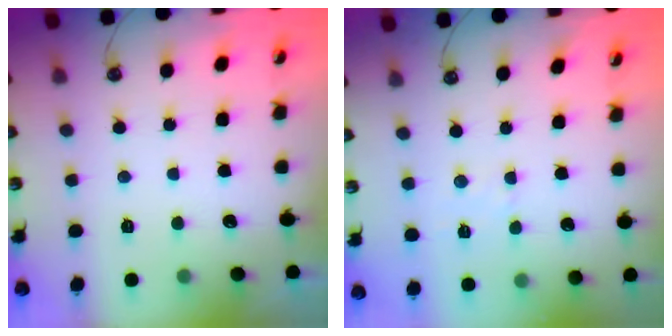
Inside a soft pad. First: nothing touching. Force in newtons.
{"total": 2.2, "press": 2.2, "slide": 0.3}